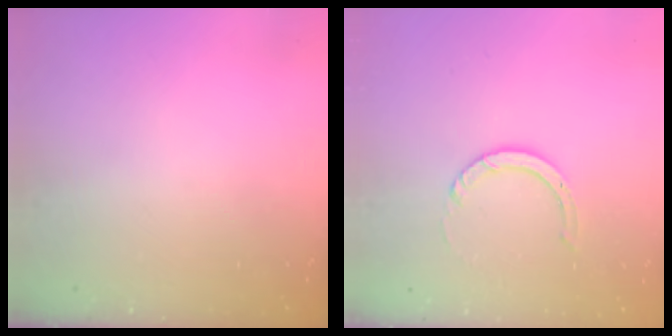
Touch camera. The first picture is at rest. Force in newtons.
{"total": 4.0, "press": 4.0, "slide": 0.3}